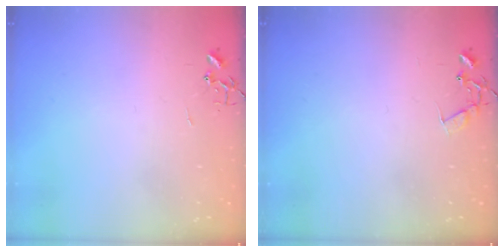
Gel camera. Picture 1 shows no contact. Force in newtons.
{"total": 7.1, "press": 7.1, "slide": 0.5}